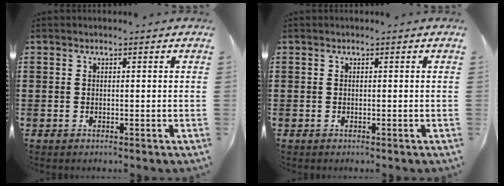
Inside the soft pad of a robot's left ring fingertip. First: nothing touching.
{"total": 0.0}